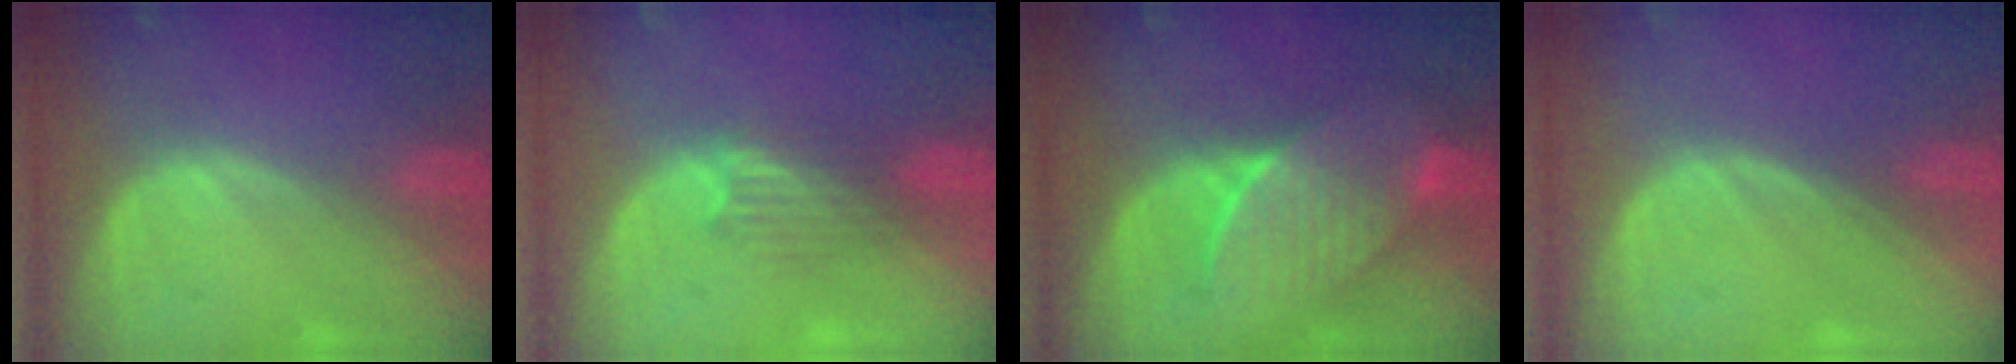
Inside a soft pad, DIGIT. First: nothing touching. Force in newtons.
{"total": 3.2, "press": 3.0, "slide": 1.2}
{"total": 7.3, "press": 7.2, "slide": 1.3}
{"total": 0.0}